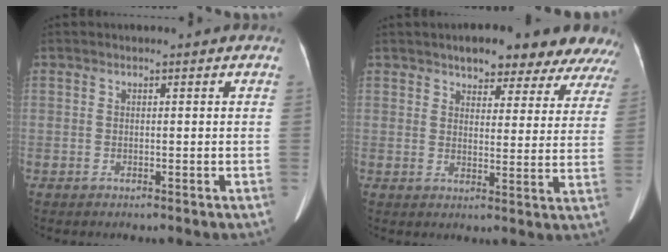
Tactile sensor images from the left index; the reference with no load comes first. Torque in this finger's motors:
{"motor_torque": [1.12, -1.02, 0.20, 0.08]}